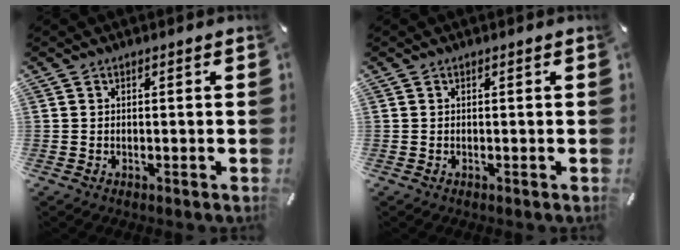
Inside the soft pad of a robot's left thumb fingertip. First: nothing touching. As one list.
[{"total": 0.0}]